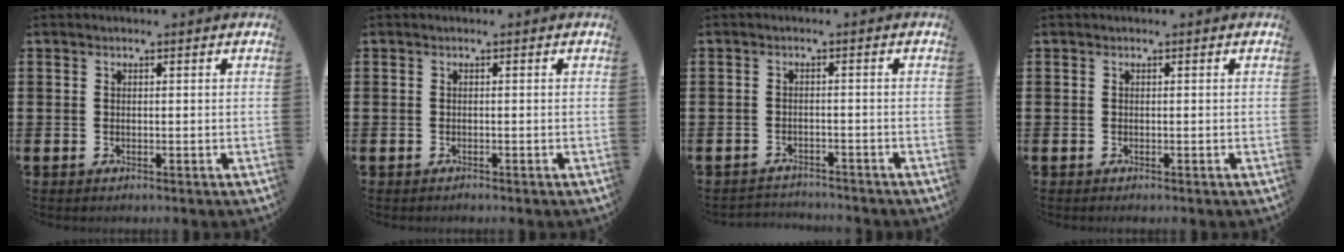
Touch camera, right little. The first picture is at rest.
{"total": 0.0}
{"total": 1.8, "force": [-1.8, 0.1, -0.2], "torque": [-0.003, 0.002, -0.040]}
{"total": 0.0}